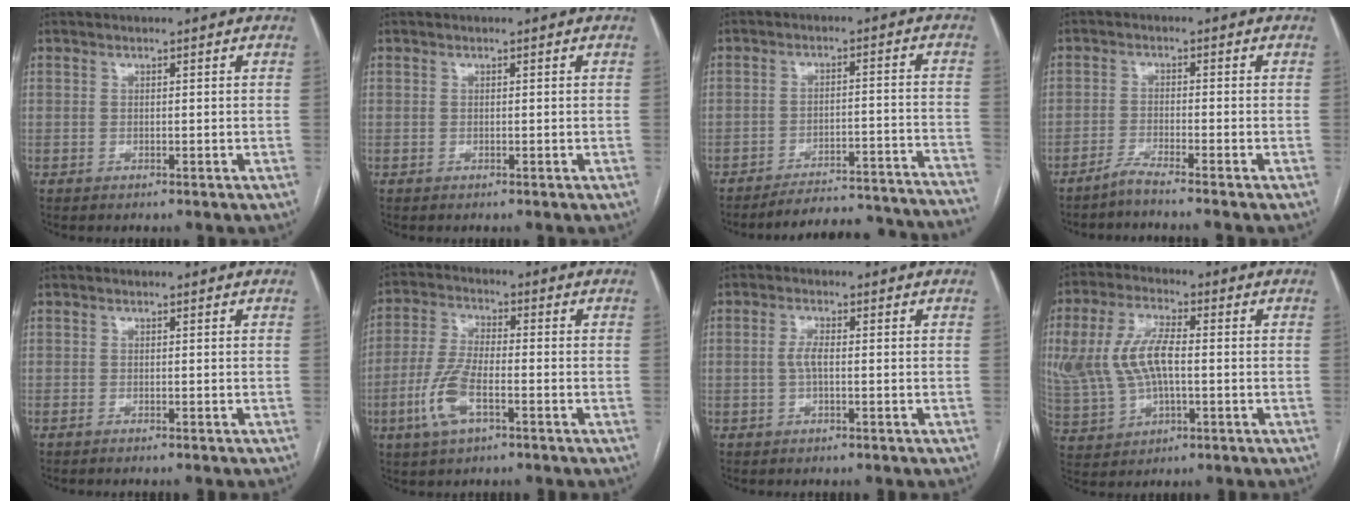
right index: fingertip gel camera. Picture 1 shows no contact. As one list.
[{"total": 0.0}, {"total": 23.9, "force": [-23.2, 0.2, 5.6], "torque": [-0.030, -0.005, -0.291]}, {"total": 3.4, "force": [-3.0, -1.2, 1.1], "torque": [-0.027, -0.008, -0.056]}, {"total": 1.4, "force": [-1.2, -0.1, 0.6], "torque": [-0.007, 0.000, -0.015]}, {"total": 8.6, "force": [-3.5, 2.6, 7.4], "torque": [-0.169, -0.004, -0.068]}, {"total": 2.3, "force": [-0.2, 0.6, 2.2], "torque": [-0.048, 0.002, -0.003]}, {"total": 13.7, "force": [0.7, 6.8, 11.8], "torque": [-0.278, 0.013, 0.021]}]